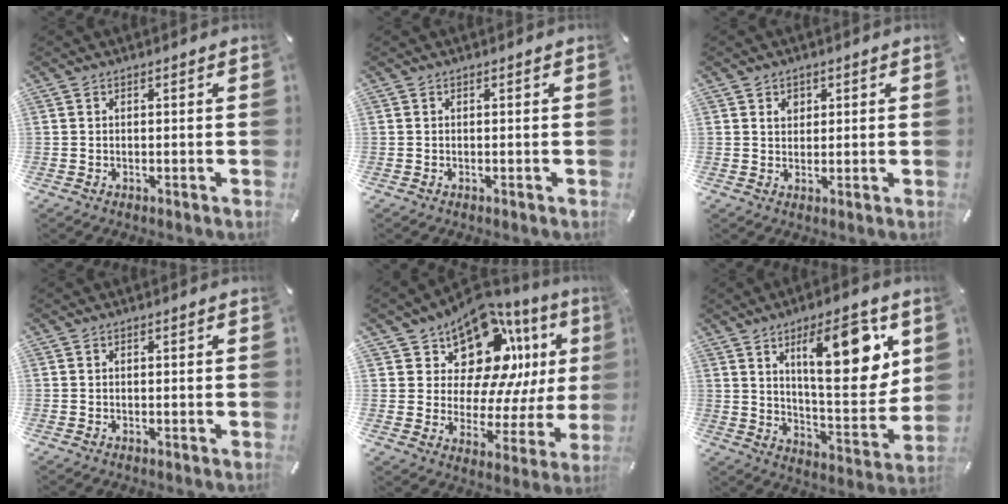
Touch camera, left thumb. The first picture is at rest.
{"total": 0.0}
{"total": 2.3, "force": [1.0, 2.0, 0.6], "torque": [0.001, -0.003, 0.014]}
{"total": 0.0}
{"total": 16.8, "force": [10.4, 10.2, 8.4], "torque": [-0.123, -0.092, 0.181]}
{"total": 18.9, "force": [8.6, 7.3, 15.2], "torque": [-0.195, -0.040, 0.126]}